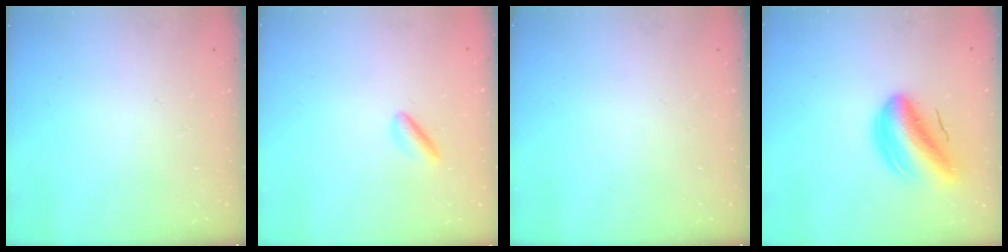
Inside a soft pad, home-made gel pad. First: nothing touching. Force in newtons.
{"total": 2.7, "press": 2.6, "slide": 0.7}
{"total": 0.0}
{"total": 11.6, "press": 11.1, "slide": 3.3}